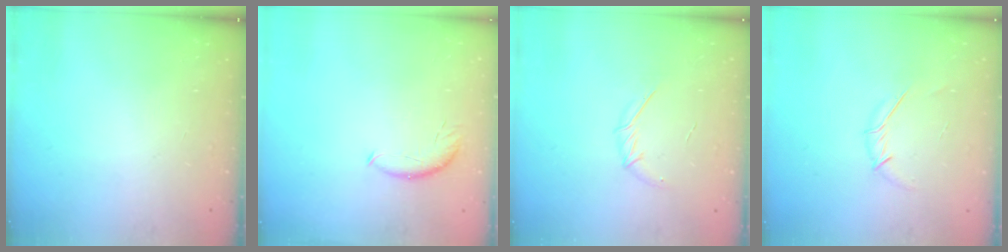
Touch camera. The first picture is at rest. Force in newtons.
{"total": 6.8, "press": 6.8, "slide": 0.5}
{"total": 5.5, "press": 5.3, "slide": 1.4}
{"total": 3.9, "press": 3.8, "slide": 0.8}